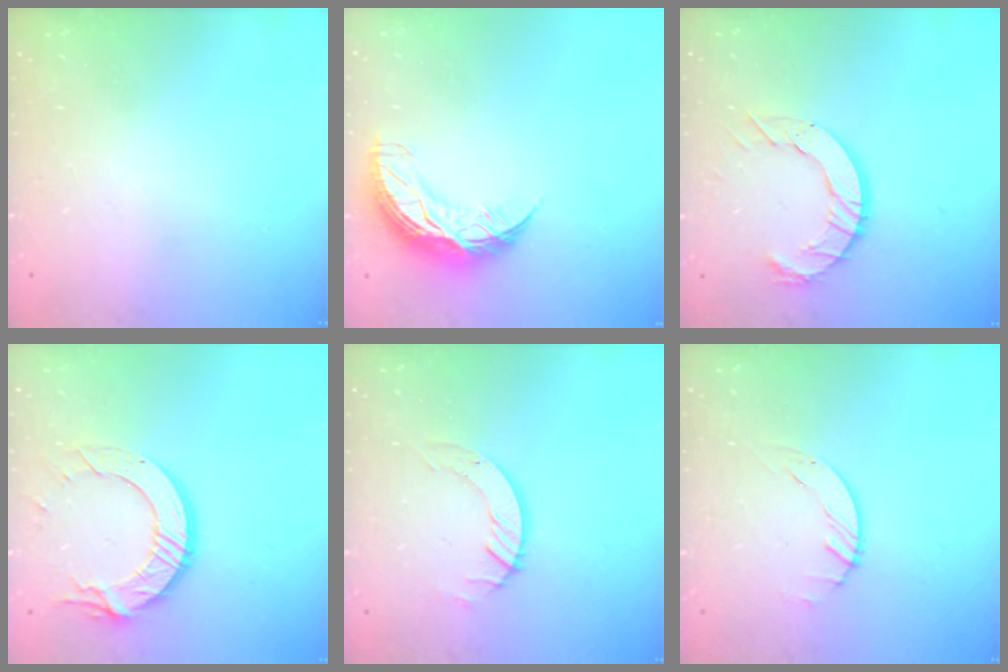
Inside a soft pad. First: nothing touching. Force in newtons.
{"total": 11.5, "press": 11.5, "slide": 0.9}
{"total": 9.8, "press": 9.7, "slide": 1.1}
{"total": 12.7, "press": 12.6, "slide": 1.2}
{"total": 4.5, "press": 4.5, "slide": 0.4}
{"total": 1.5, "press": 1.4, "slide": 0.1}